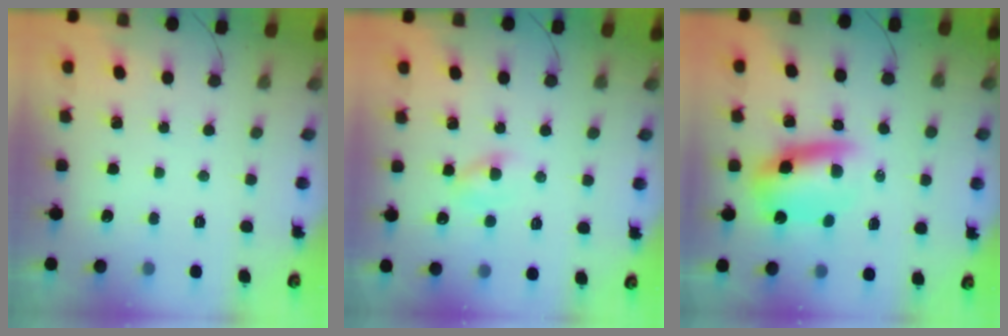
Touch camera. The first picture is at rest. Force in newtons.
{"total": 2.4, "press": 2.2, "slide": 1.0}
{"total": 9.1, "press": 8.8, "slide": 2.4}